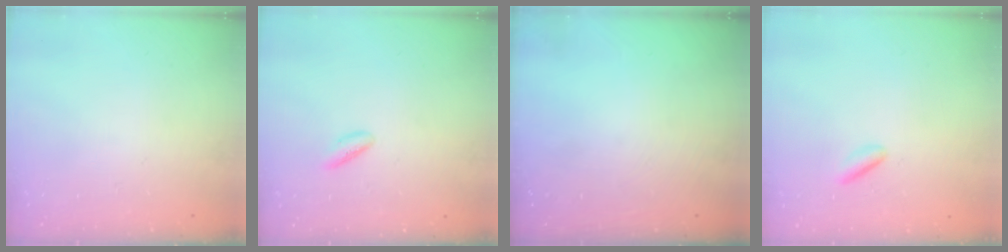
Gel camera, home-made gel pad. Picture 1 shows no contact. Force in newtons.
{"total": 3.0, "press": 2.8, "slide": 0.9}
{"total": 0.0}
{"total": 2.2, "press": 2.1, "slide": 0.6}